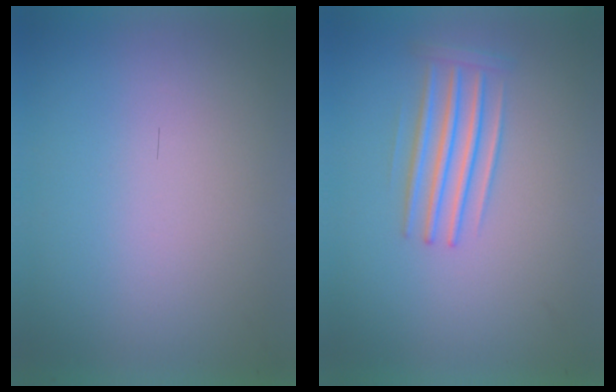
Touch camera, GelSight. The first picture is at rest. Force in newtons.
{"total": 2.8}